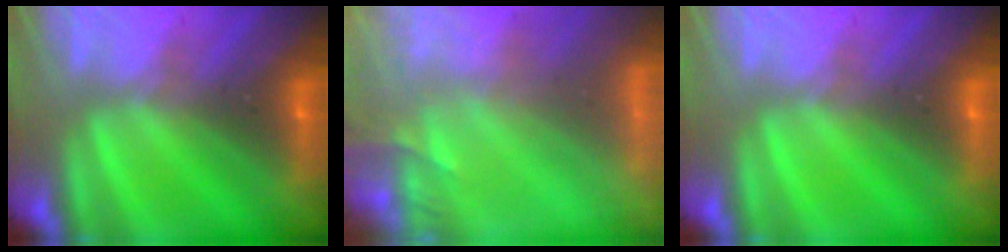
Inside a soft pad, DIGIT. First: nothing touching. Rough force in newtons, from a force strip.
{"total": 8.3}
{"total": 0.0}